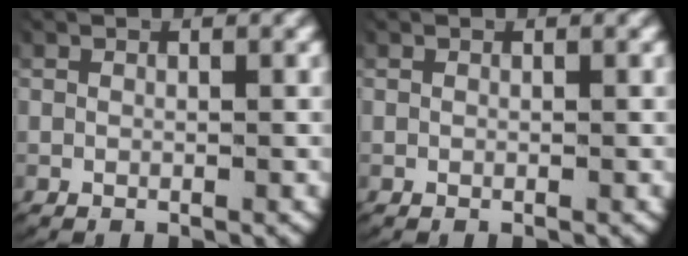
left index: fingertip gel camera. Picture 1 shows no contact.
{"total": 0.0}